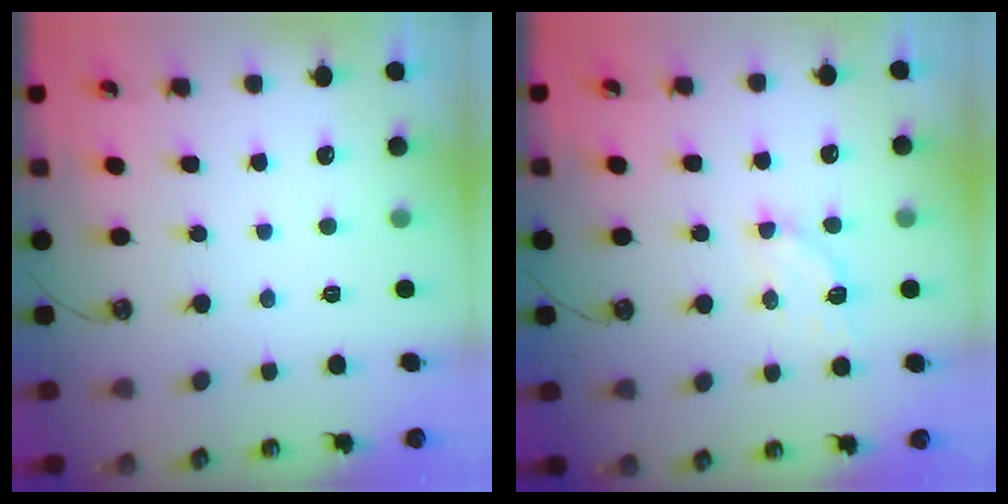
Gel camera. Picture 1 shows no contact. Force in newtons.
{"total": 5.3, "press": 5.2, "slide": 0.4}